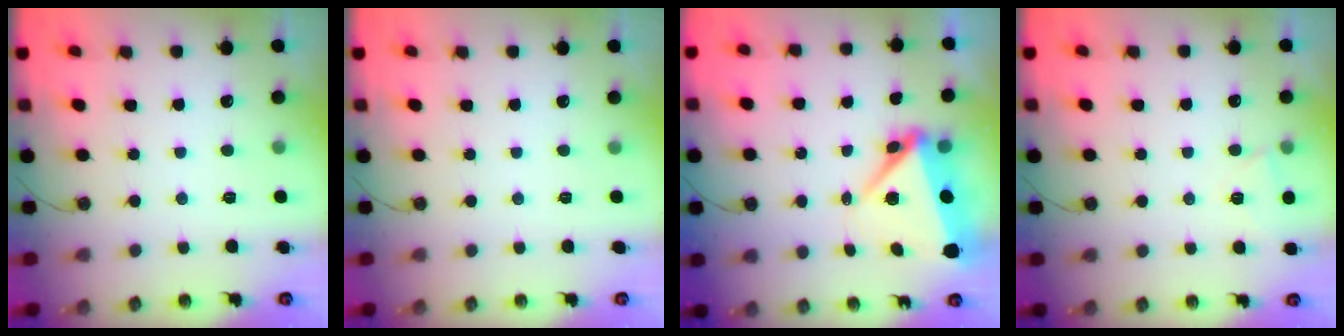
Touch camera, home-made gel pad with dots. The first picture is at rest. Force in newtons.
{"total": 0.0}
{"total": 7.8, "press": 7.5, "slide": 2.1}
{"total": 3.4, "press": 3.4, "slide": 0.5}